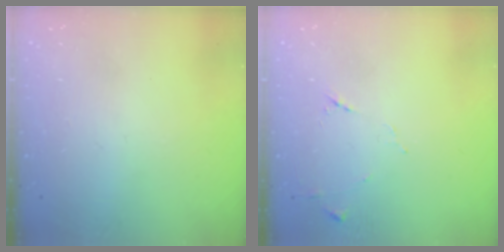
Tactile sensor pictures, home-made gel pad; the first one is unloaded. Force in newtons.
{"total": 7.1, "press": 7.1, "slide": 0.7}